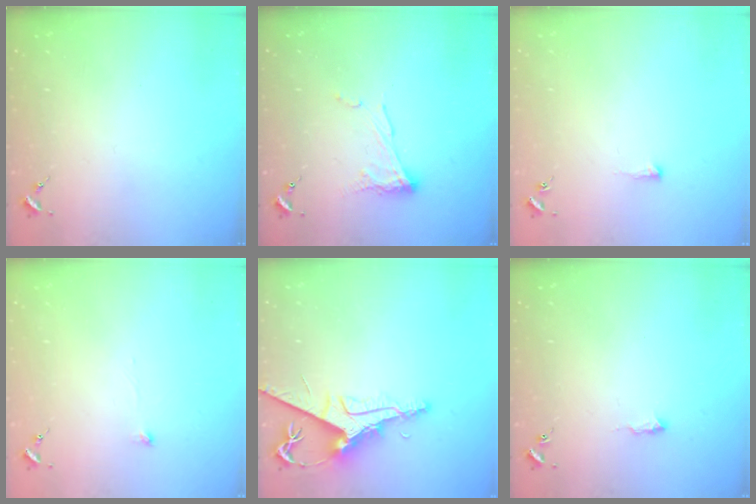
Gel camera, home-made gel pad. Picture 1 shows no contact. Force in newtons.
{"total": 8.2, "press": 8.1, "slide": 0.4}
{"total": 2.9, "press": 2.8, "slide": 0.5}
{"total": 5.5, "press": 5.5, "slide": 0.3}
{"total": 9.2, "press": 9.1, "slide": 0.8}
{"total": 6.0, "press": 6.0, "slide": 0.6}